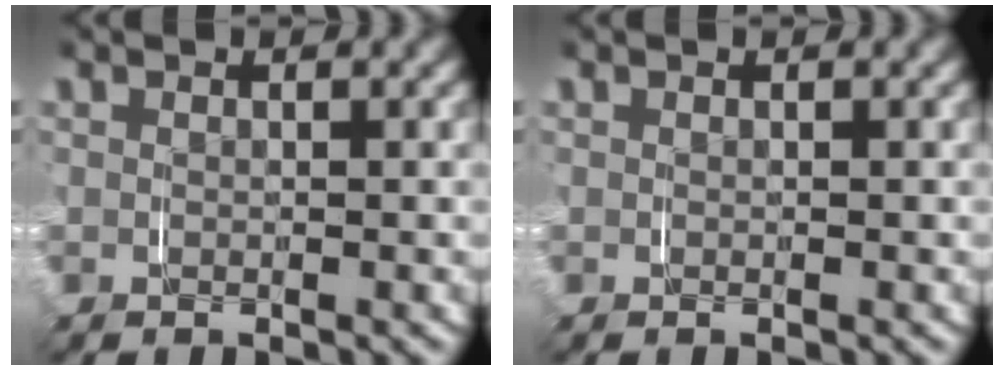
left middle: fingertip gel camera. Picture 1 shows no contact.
{"total": 0.0}